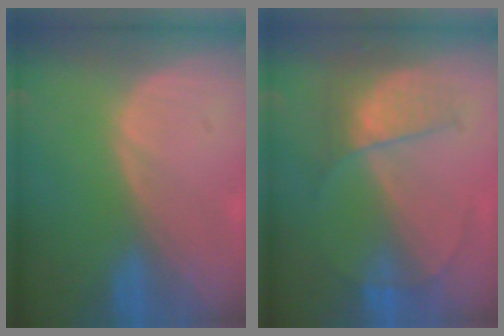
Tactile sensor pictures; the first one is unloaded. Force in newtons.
{"total": 6.6, "press": 5.7, "slide": 3.2}